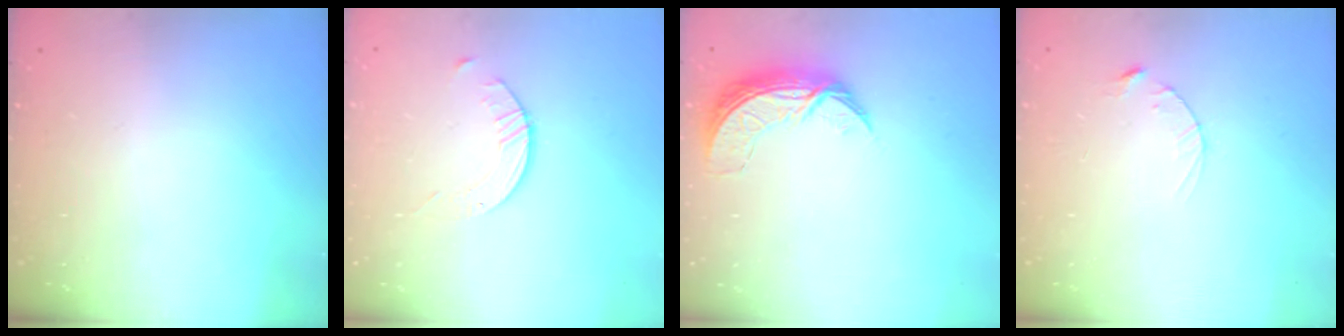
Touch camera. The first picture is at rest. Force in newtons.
{"total": 2.6, "press": 2.6, "slide": 0.3}
{"total": 7.8, "press": 7.8, "slide": 0.5}
{"total": 2.5, "press": 2.5, "slide": 0.4}